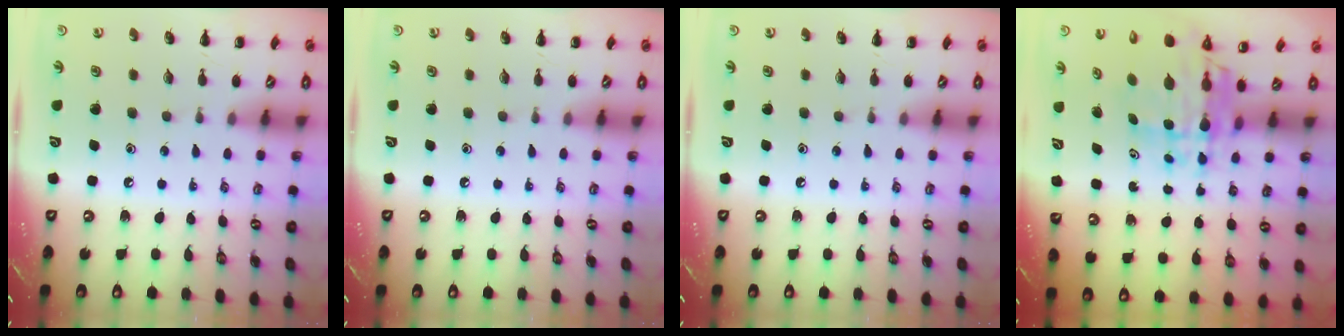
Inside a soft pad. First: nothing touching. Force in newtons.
{"total": 0.0}
{"total": 0.0}
{"total": 8.4, "press": 8.0, "slide": 2.7}